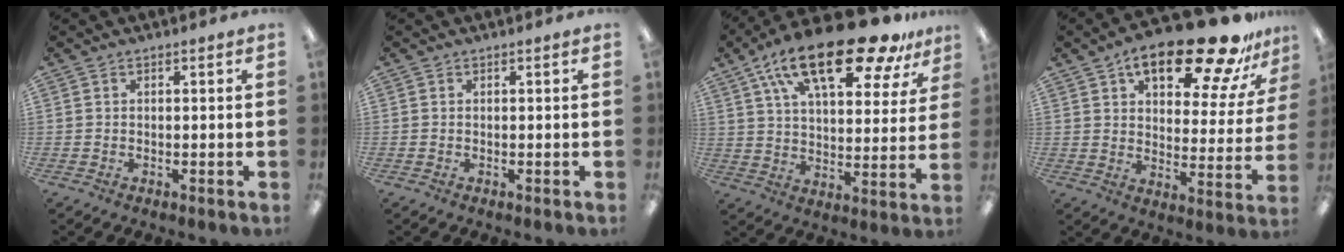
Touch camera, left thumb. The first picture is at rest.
{"total": 0.0}
{"total": 24.2, "force": [15.3, 9.3, 16.3], "torque": [-0.271, -0.074, 0.256]}
{"total": 22.3, "force": [14.8, 8.2, 14.4], "torque": [-0.201, -0.089, 0.238]}